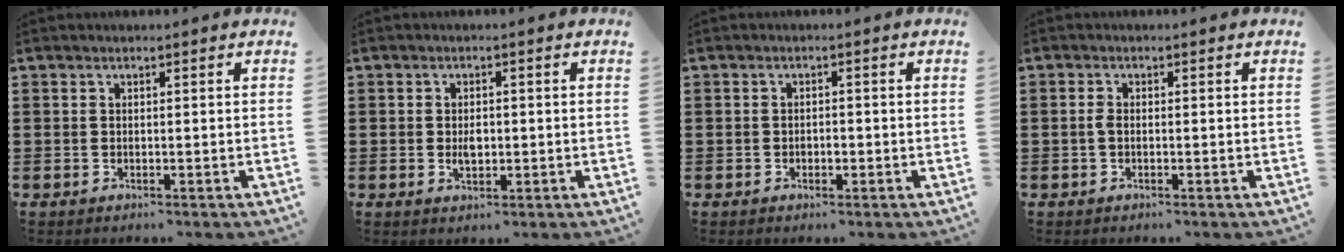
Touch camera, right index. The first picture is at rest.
{"total": 2.3, "force": [-0.1, 1.3, 1.9], "torque": [-0.039, 0.003, -0.002]}
{"total": 1.1, "force": [-0.5, 0.7, 0.8], "torque": [-0.016, -0.001, -0.009]}
{"total": 1.3, "force": [-0.3, 0.6, 1.1], "torque": [-0.030, -0.002, -0.008]}